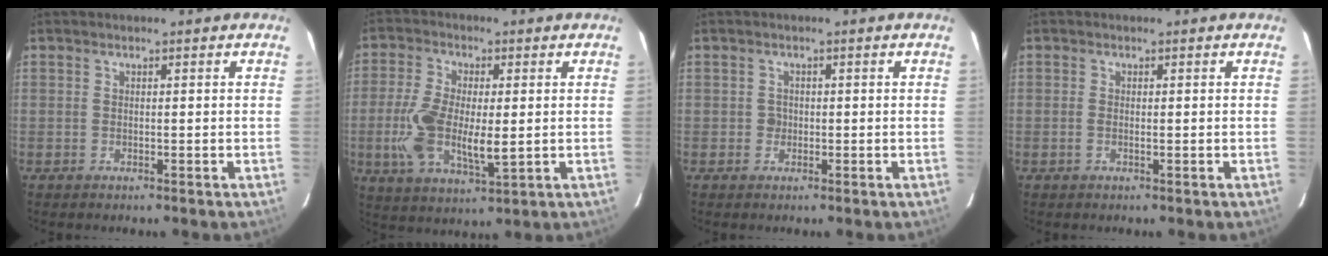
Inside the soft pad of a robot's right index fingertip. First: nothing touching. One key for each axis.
{"total": 11.1, "fx": -1.0, "fy": 4.0, "fz": 10.3, "tx": -0.213, "ty": -0.012, "tz": -0.012}
{"total": 1.2, "fx": -0.2, "fy": 1.1, "fz": 0.4, "tx": -0.006, "ty": 0.003, "tz": -0.003}
{"total": 0.8, "fx": -0.2, "fy": 0.3, "fz": 0.8, "tx": -0.019, "ty": -0.001, "tz": -0.002}